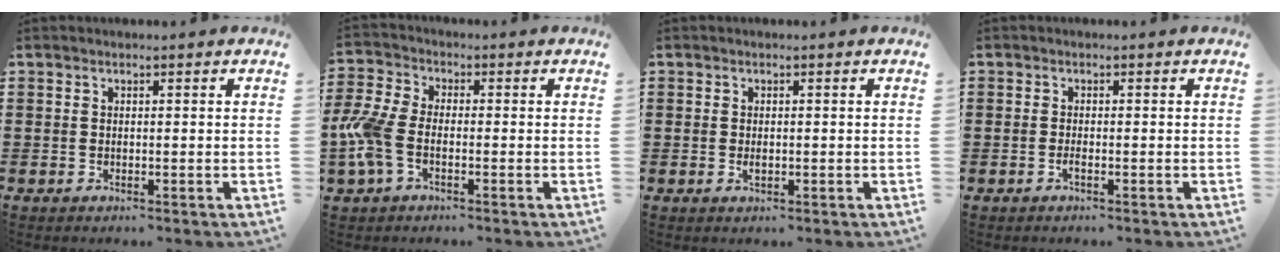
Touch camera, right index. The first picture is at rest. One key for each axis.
{"total": 6.6, "fx": -2.0, "fy": 3.5, "fz": 5.2, "tx": -0.147, "ty": -0.010, "tz": -0.049}
{"total": 0.9, "fx": -0.2, "fy": 0.4, "fz": 0.7, "tx": -0.014, "ty": 0.000, "tz": -0.003}
{"total": 0.8, "fx": -0.5, "fy": 0.0, "fz": 0.6, "tx": -0.012, "ty": -0.006, "tz": -0.009}